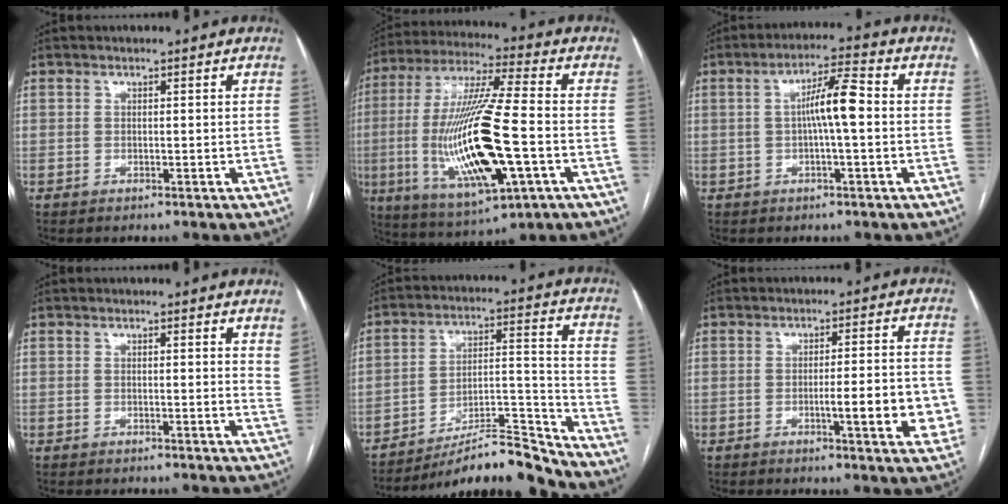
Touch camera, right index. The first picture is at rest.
{"total": 21.1, "force": [-4.1, 3.4, 20.4], "torque": [-0.427, -0.020, -0.065]}
{"total": 6.7, "force": [0.2, 0.6, 6.7], "torque": [-0.119, 0.017, 0.000]}
{"total": 3.8, "force": [3.5, 0.6, 1.3], "torque": [-0.014, -0.019, 0.023]}
{"total": 13.5, "force": [-12.9, 0.0, 3.9], "torque": [-0.047, 0.042, -0.215]}
{"total": 8.5, "force": [-2.0, 1.3, 8.2], "torque": [-0.101, 0.001, -0.023]}